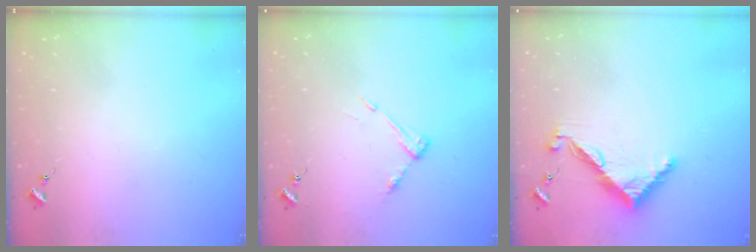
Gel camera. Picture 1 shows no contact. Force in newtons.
{"total": 6.4, "press": 6.4, "slide": 0.4}
{"total": 7.9, "press": 7.9, "slide": 0.1}